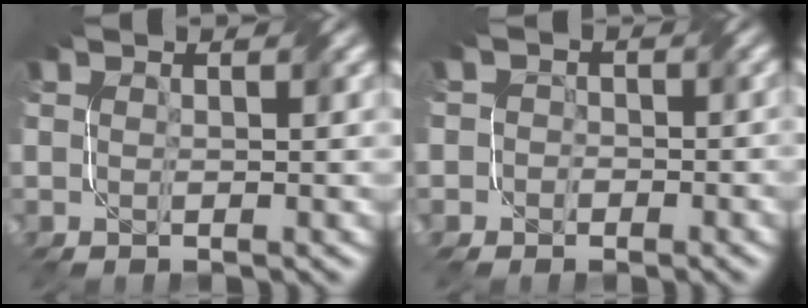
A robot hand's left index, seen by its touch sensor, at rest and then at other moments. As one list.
[{"total": 3.0, "force": [-0.4, 2.9, 0.7], "torque": [0.006, 0.013, -0.034]}]